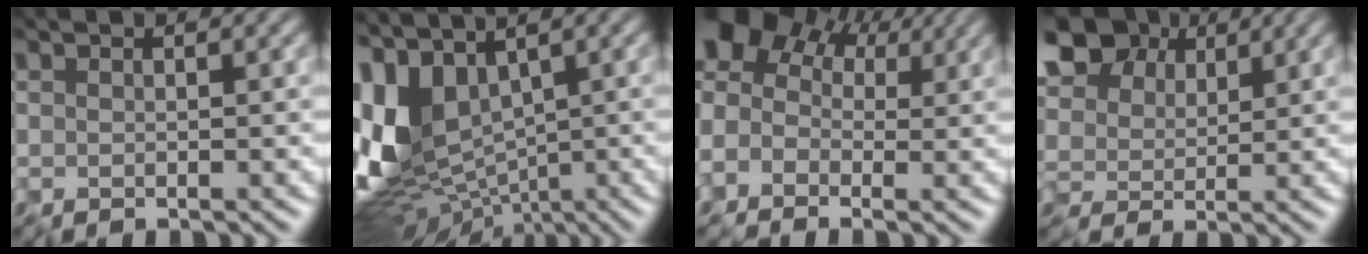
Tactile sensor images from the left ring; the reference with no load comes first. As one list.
[{"total": 10.5, "force": [0.2, 6.1, 8.5], "torque": [-0.200, -0.004, 0.010]}, {"total": 7.5, "force": [1.5, 5.4, 5.1], "torque": [-0.085, 0.032, 0.001]}, {"total": 8.9, "force": [4.3, 5.7, 5.5], "torque": [-0.134, 0.026, 0.061]}]